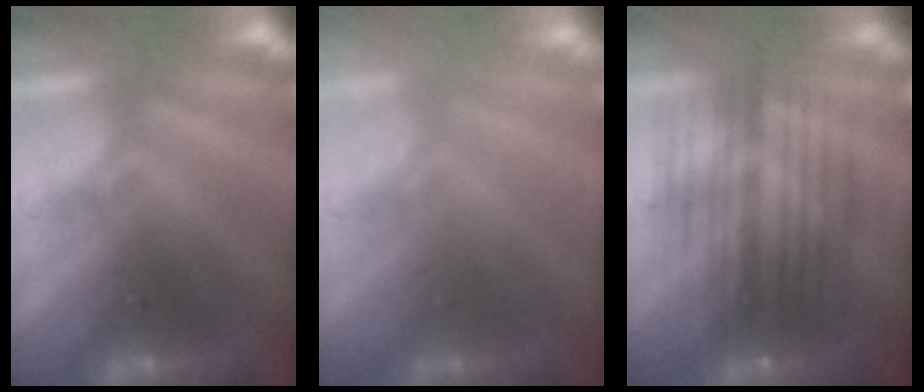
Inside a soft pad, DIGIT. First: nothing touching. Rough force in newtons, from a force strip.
{"total": 2.2}
{"total": 10.5}